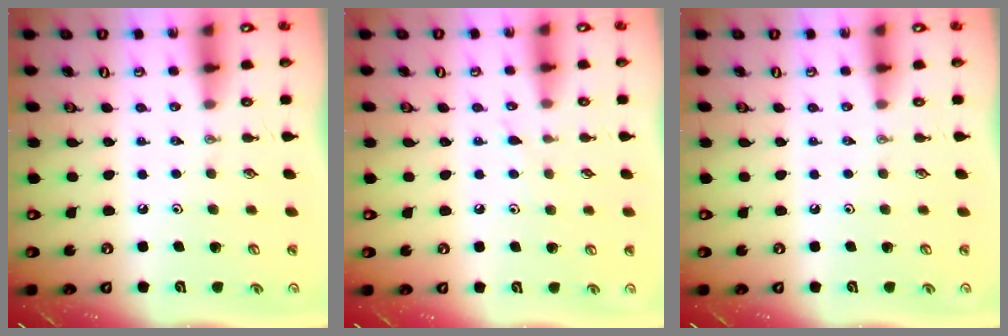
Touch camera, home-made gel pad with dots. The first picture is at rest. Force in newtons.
{"total": 5.0, "press": 4.9, "slide": 0.6}
{"total": 0.0}